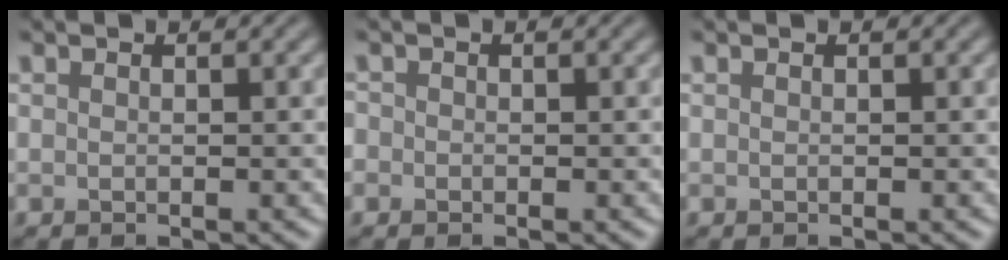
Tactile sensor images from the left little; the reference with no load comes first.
{"total": 0.8, "force": [-0.3, 0.7, 0.1], "torque": [0.003, -0.003, -0.008]}
{"total": 0.0}